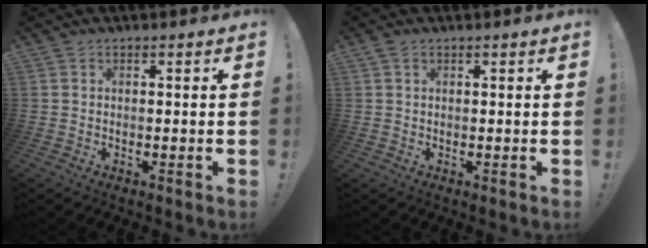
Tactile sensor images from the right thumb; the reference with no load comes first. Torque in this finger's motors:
{"motor_torque": [0.00, 0.00, 0.13, -0.06, 0.00]}